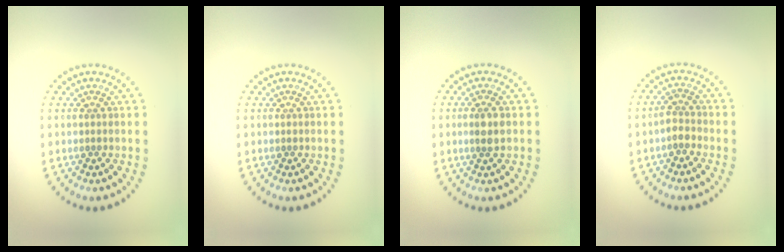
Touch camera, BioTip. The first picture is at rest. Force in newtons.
{"total": 0.0}
{"total": 1.9, "press": 1.7, "slide": 0.8}
{"total": 1.6, "press": 1.4, "slide": 0.8}